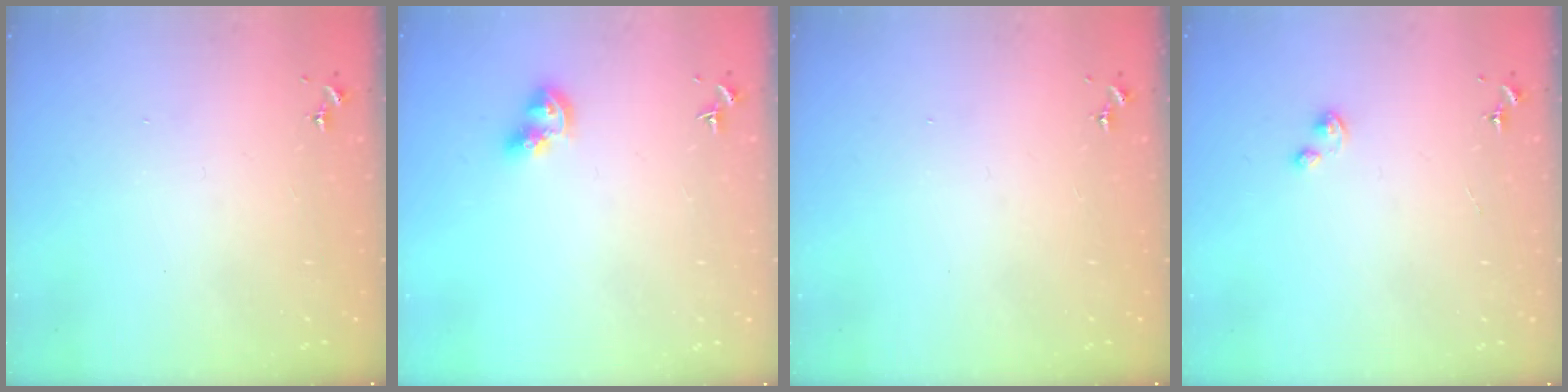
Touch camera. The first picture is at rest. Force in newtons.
{"total": 9.0, "press": 9.0, "slide": 1.0}
{"total": 0.0}
{"total": 2.1, "press": 2.0, "slide": 0.5}